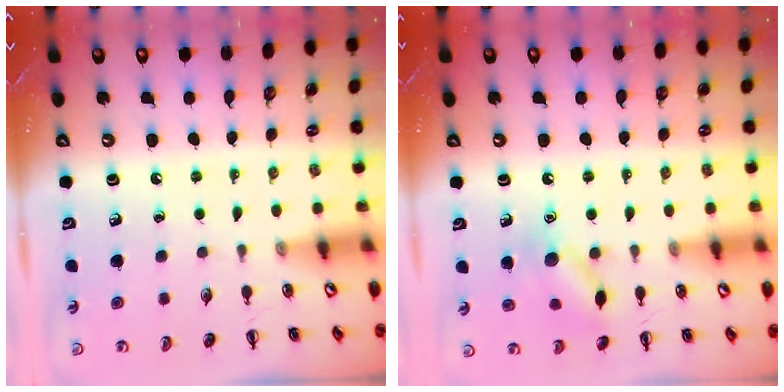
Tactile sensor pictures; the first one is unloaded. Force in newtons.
{"total": 10.9, "press": 10.9, "slide": 0.5}